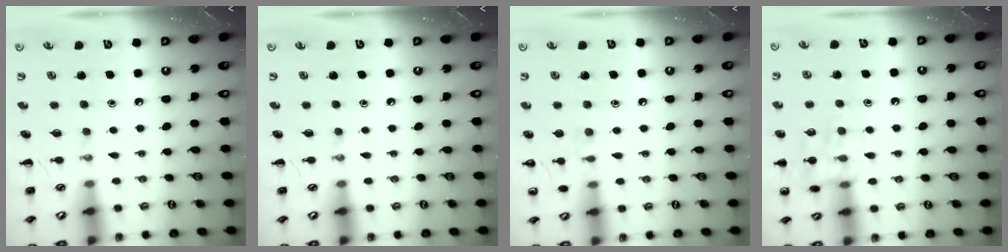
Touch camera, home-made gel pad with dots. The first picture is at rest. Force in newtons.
{"total": 0.0}
{"total": 5.0, "press": 4.7, "slide": 1.5}
{"total": 12.6, "press": 12.5, "slide": 1.0}